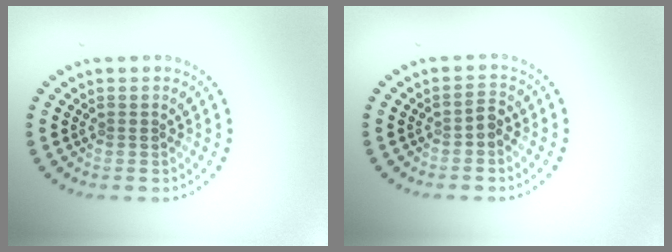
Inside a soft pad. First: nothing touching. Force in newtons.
{"total": 1.1, "press": 1.0, "slide": 0.4}